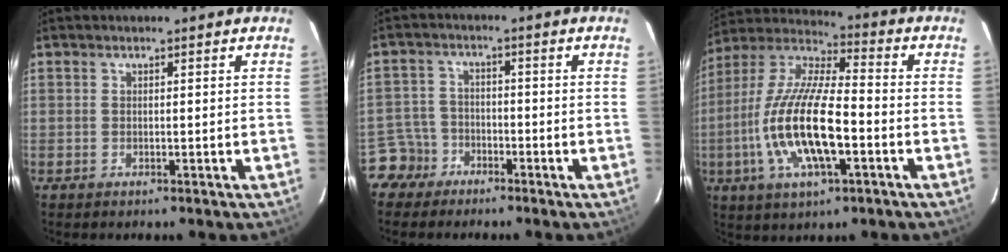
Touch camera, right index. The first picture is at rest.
{"total": 5.1, "force": [-3.5, 3.7, -0.4], "torque": [-0.002, 0.022, -0.071]}
{"total": 18.3, "force": [-4.9, 5.7, 16.7], "torque": [-0.337, -0.010, -0.096]}